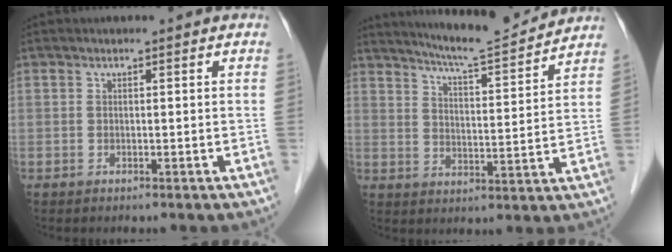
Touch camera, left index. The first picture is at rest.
{"total": 12.3, "force": [11.6, -0.2, 3.9], "torque": [-0.068, -0.005, 0.169]}